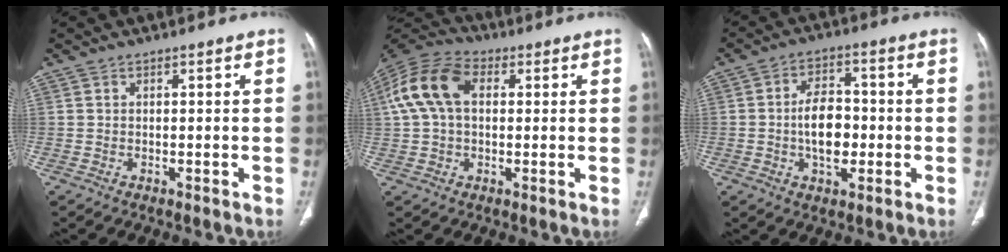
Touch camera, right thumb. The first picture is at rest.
{"total": 13.1, "force": [2.6, 8.6, 9.6], "torque": [-0.195, 0.034, 0.042]}
{"total": 9.2, "force": [-1.2, 5.5, 7.2], "torque": [-0.106, 0.015, -0.024]}